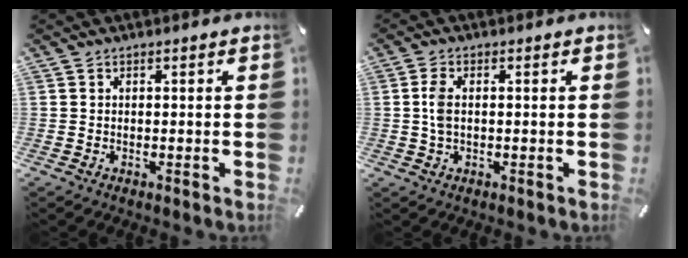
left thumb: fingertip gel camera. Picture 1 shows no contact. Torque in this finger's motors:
{"motor_torque": [0.23, 0.07, 0.61, -0.19, 0.06]}